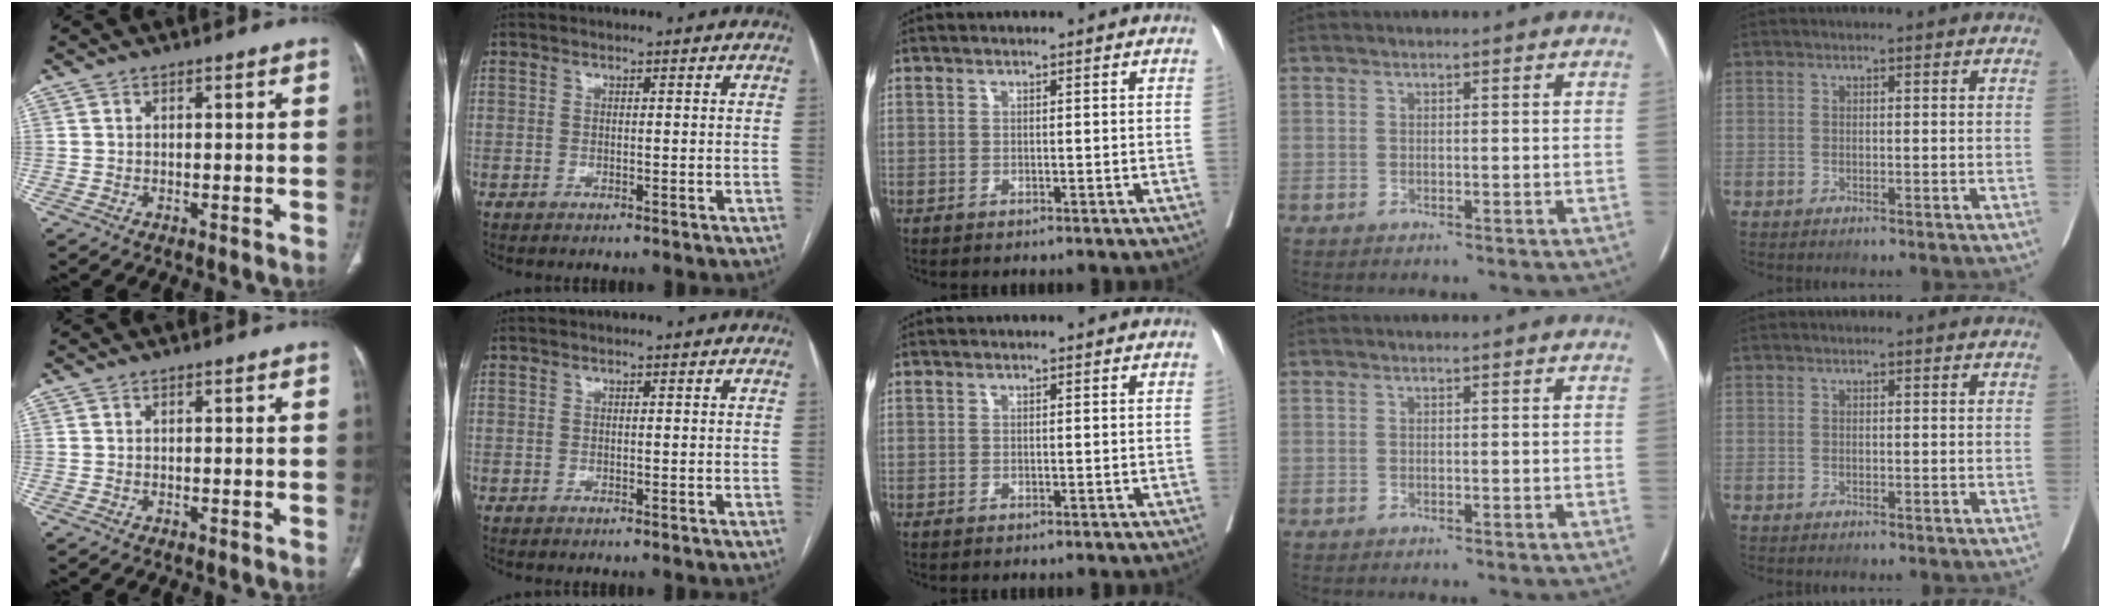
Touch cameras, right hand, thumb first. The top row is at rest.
{}